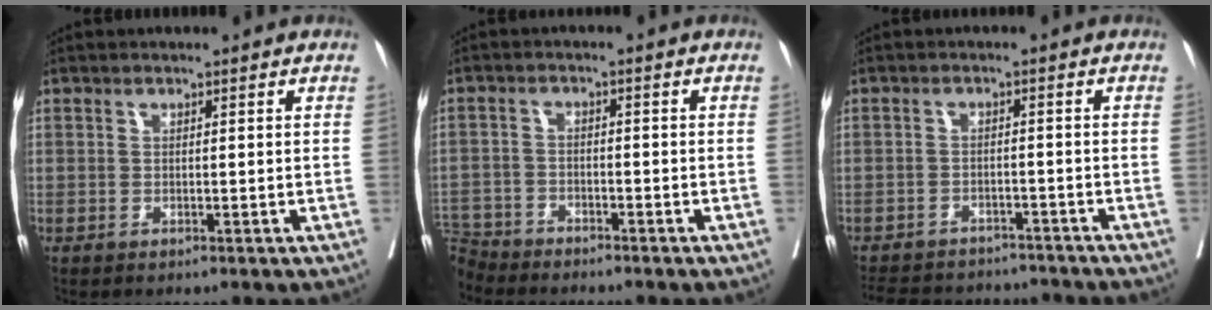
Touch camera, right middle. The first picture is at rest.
{"total": 5.7, "force": [-5.4, 1.2, -1.2], "torque": [0.018, -0.001, -0.107]}
{"total": 13.4, "force": [-12.0, 4.8, 3.4], "torque": [-0.070, 0.009, -0.154]}